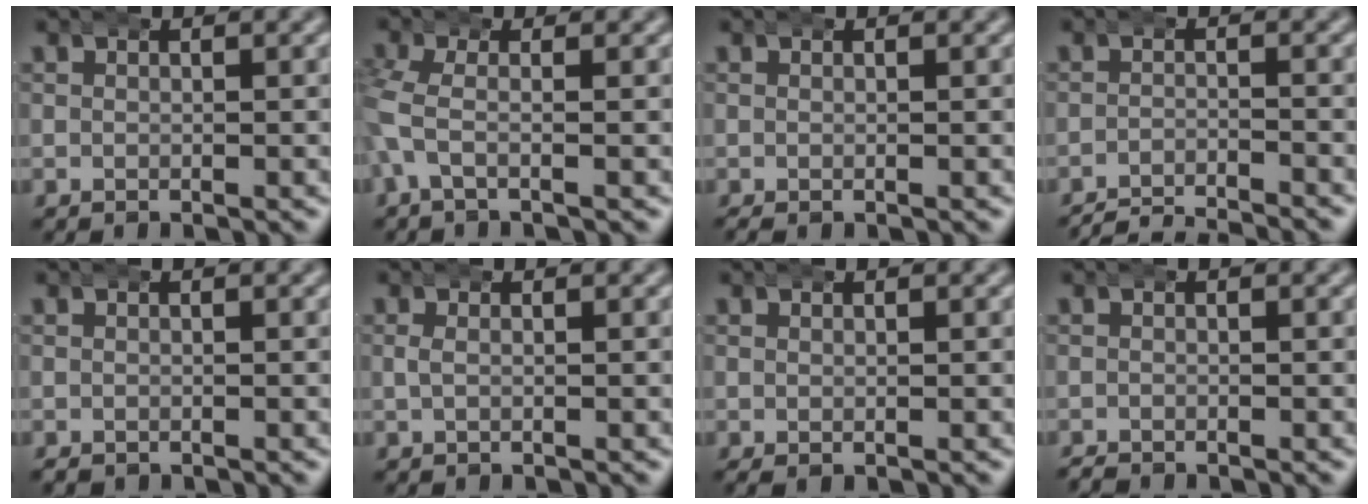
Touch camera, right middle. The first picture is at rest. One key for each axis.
{"total": 2.5, "fx": 0.2, "fy": 1.2, "fz": 2.2, "tx": -0.059, "ty": 0.000, "tz": 0.002}
{"total": 0.5, "fx": -0.4, "fy": 0.2, "fz": 0.2, "tx": -0.005, "ty": -0.002, "tz": -0.008}
{"total": 8.0, "fx": -7.8, "fy": 1.3, "fz": 1.2, "tx": -0.005, "ty": -0.023, "tz": -0.124}
{"total": 0.6, "fx": -0.5, "fy": 0.2, "fz": -0.1, "tx": -0.002, "ty": -0.007, "tz": -0.006}
{"total": 0.9, "fx": 0.0, "fy": 0.3, "fz": 0.8, "tx": -0.017, "ty": 0.003, "tz": -0.001}
{"total": 0.6, "fx": -0.1, "fy": 0.2, "fz": 0.5, "tx": -0.005, "ty": 0.000, "tz": -0.002}
{"total": 0.8, "fx": -0.8, "fy": 0.1, "fz": -0.1, "tx": 0.000, "ty": -0.006, "tz": -0.015}